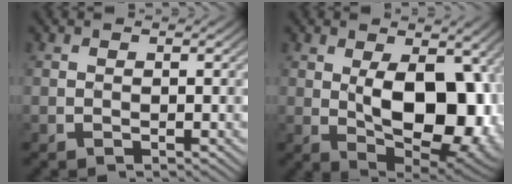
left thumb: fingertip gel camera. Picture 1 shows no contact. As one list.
[{"total": 14.3, "force": [-0.9, 7.8, 11.9], "torque": [-0.164, -0.015, -0.006]}]